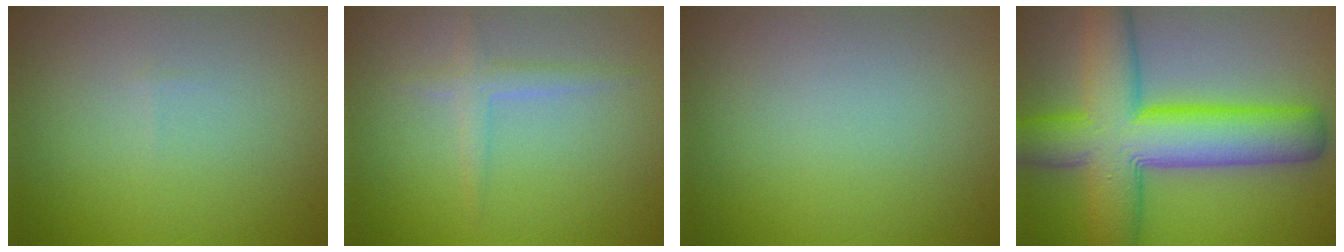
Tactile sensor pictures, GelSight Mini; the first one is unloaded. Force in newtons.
{"total": 1.5, "press": 1.5, "slide": 0.1}
{"total": 0.0}
{"total": 11.8, "press": 11.8, "slide": 0.4}